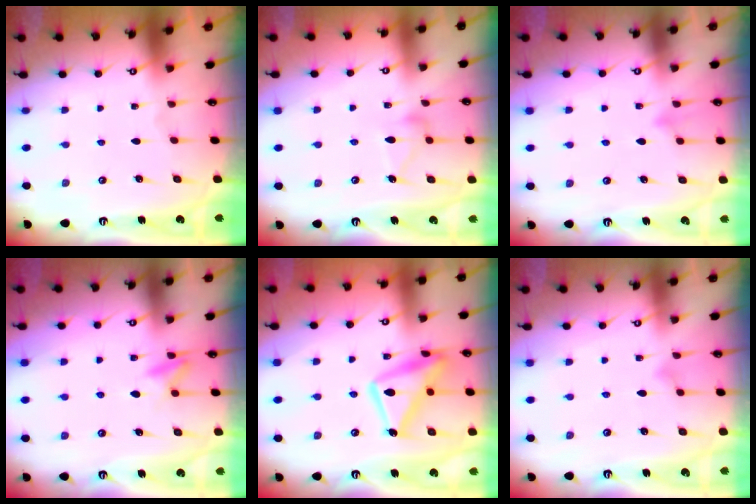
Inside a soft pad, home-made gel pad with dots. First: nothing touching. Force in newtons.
{"total": 11.2, "press": 11.2, "slide": 0.5}
{"total": 7.4, "press": 7.4, "slide": 0.6}
{"total": 8.6, "press": 8.5, "slide": 1.1}
{"total": 15.1, "press": 15.0, "slide": 1.3}
{"total": 4.0, "press": 4.0, "slide": 0.2}